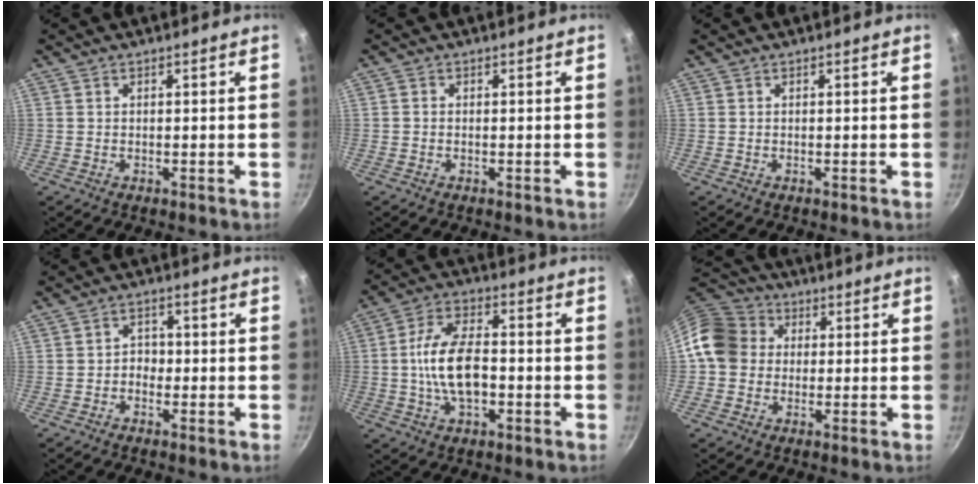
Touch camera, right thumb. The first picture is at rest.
{"total": 0.6, "force": [-0.1, 0.5, 0.3], "torque": [-0.004, 0.003, -0.003]}
{"total": 0.0}
{"total": 2.9, "force": [-0.7, 2.4, 1.5], "torque": [-0.002, 0.012, -0.016]}
{"total": 12.2, "force": [-1.4, 6.5, 10.3], "torque": [-0.180, 0.029, -0.032]}
{"total": 11.0, "force": [1.0, 9.7, 5.2], "torque": [-0.071, 0.025, 0.000]}